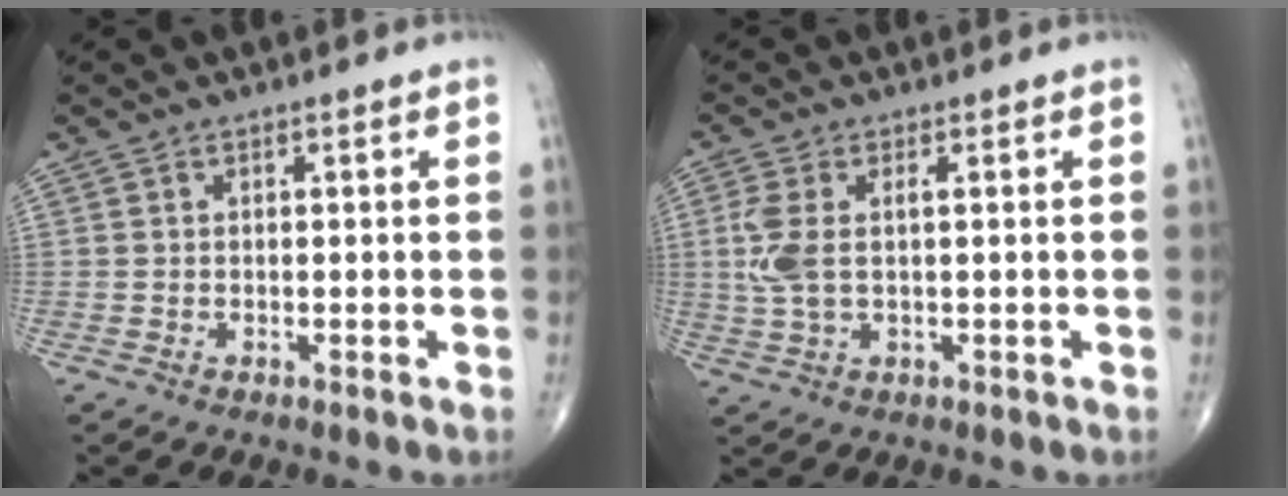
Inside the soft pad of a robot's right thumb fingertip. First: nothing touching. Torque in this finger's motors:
{"motor_torque": [1.02, 1.18, 0.87, 0.37, 0.10]}